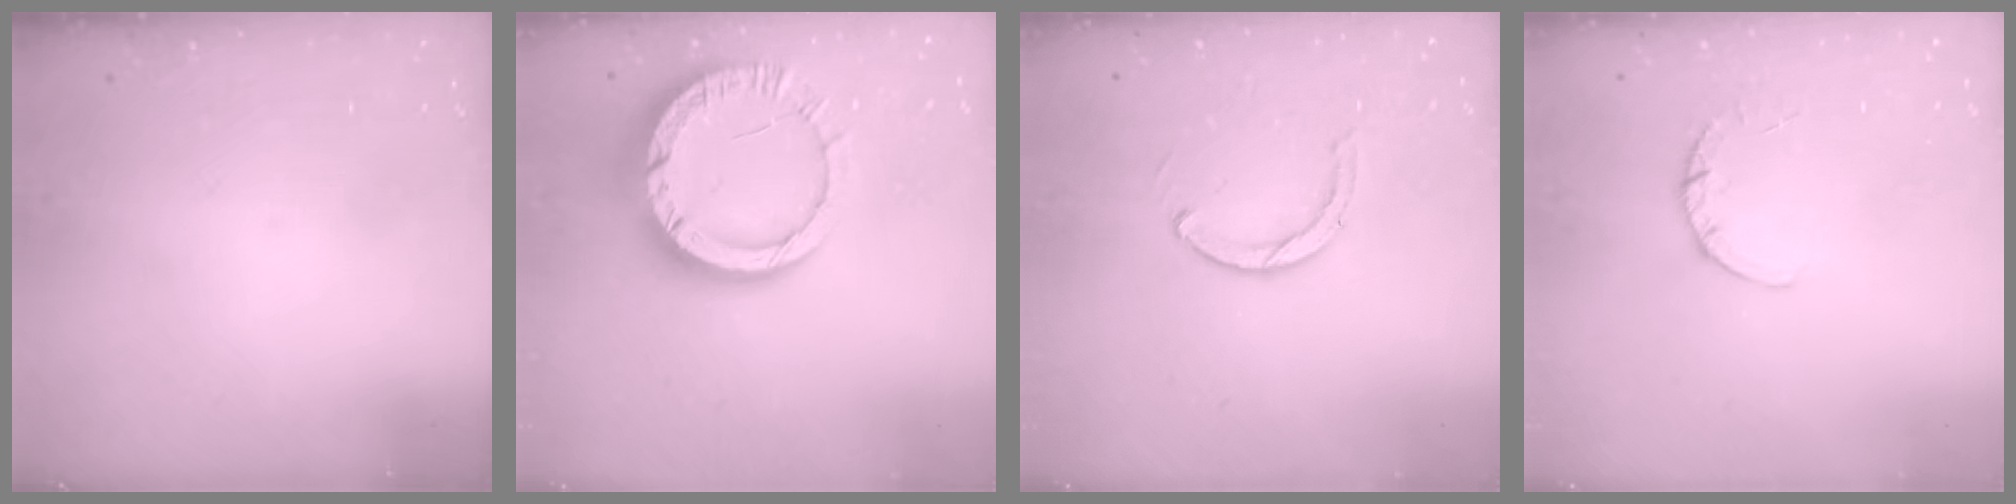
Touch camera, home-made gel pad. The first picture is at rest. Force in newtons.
{"total": 14.6, "press": 14.5, "slide": 1.5}
{"total": 2.9, "press": 2.9, "slide": 0.4}
{"total": 2.7, "press": 2.7, "slide": 0.4}